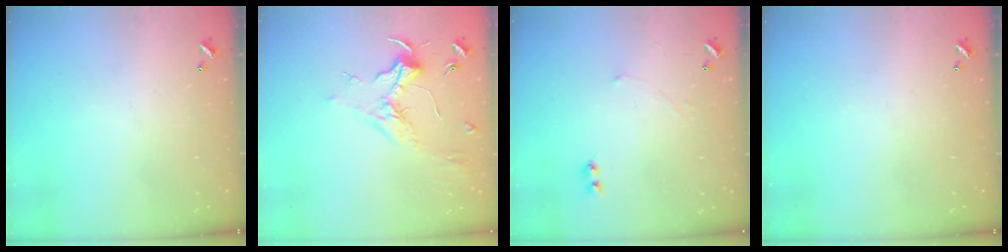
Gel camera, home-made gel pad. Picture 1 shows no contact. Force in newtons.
{"total": 1.8, "press": 1.7, "slide": 0.7}
{"total": 2.4, "press": 2.3, "slide": 0.5}
{"total": 0.0}